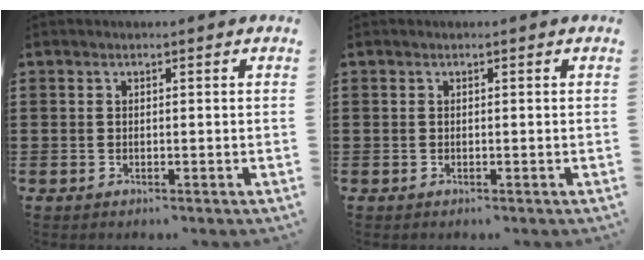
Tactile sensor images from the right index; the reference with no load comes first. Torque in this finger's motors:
{"motor_torque": [-0.01, 0.00, 0.01, -0.01]}